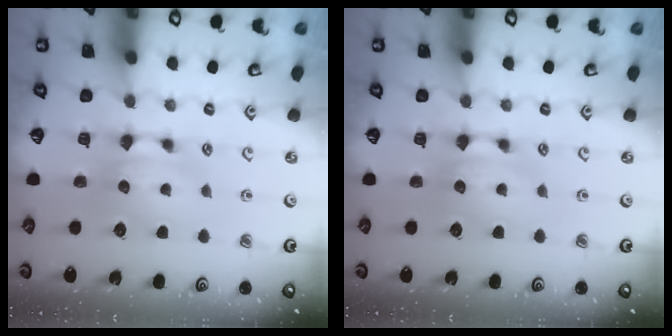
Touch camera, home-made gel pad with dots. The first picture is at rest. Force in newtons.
{"total": 0.0}